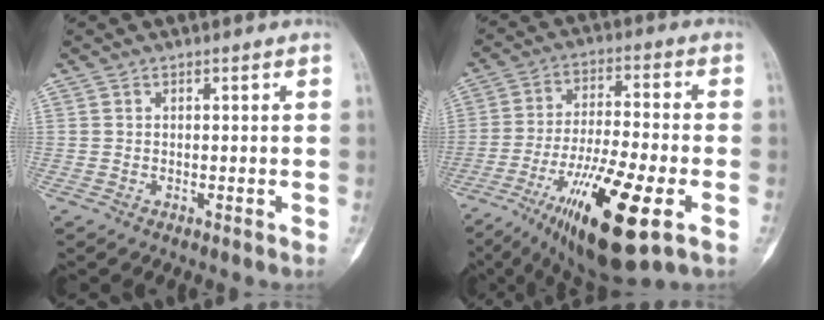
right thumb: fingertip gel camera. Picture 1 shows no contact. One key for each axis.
{"total": 19.3, "fx": -8.0, "fy": 4.6, "fz": 17.0, "tx": -0.322, "ty": 0.004, "tz": -0.129}